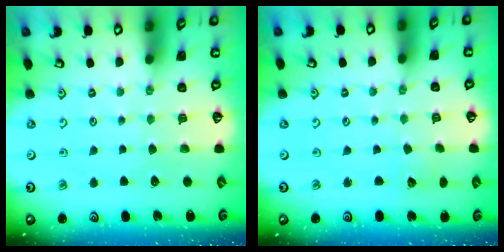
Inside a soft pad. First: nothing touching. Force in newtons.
{"total": 3.4, "press": 3.4, "slide": 0.2}